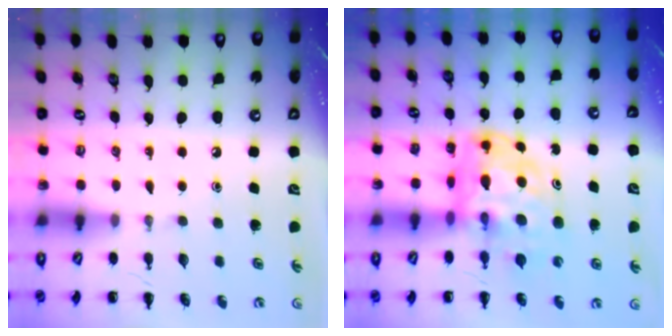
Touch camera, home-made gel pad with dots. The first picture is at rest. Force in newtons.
{"total": 10.5, "press": 10.0, "slide": 3.4}